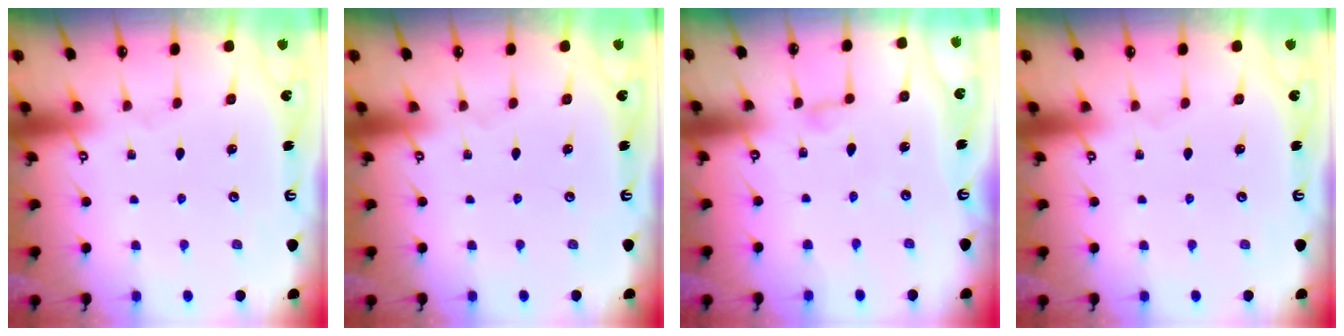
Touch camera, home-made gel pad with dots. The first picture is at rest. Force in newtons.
{"total": 0.0}
{"total": 4.2, "press": 4.2, "slide": 0.4}
{"total": 0.0}